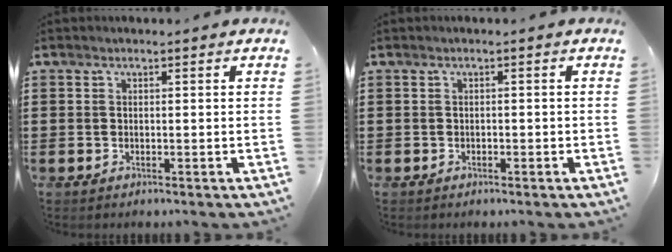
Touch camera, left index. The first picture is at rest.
{"total": 0.7, "force": [-0.5, 0.3, 0.2], "torque": [-0.008, -0.001, -0.011]}